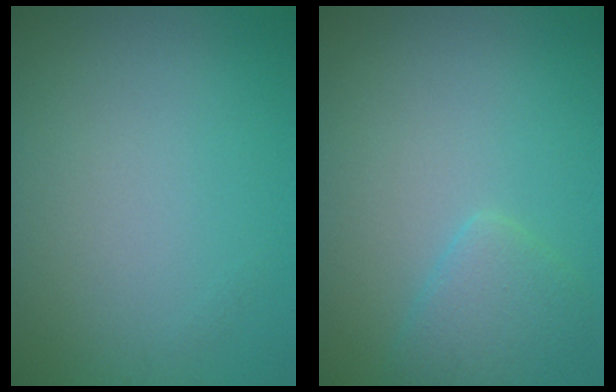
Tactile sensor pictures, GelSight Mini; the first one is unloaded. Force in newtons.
{"total": 2.5, "press": 2.5, "slide": 0.2}